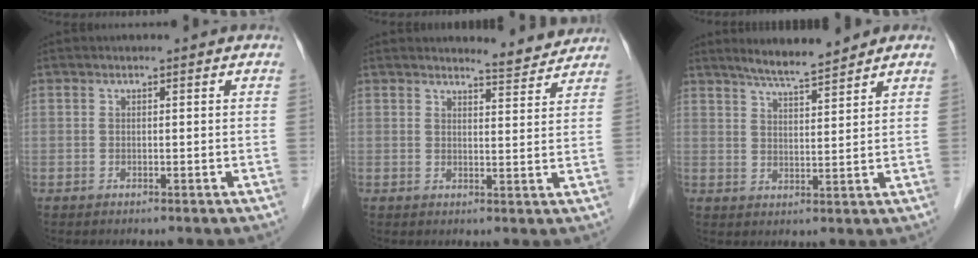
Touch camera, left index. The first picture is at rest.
{"total": 4.2, "force": [4.2, 0.2, -0.1], "torque": [-0.009, -0.010, 0.048]}
{"total": 6.2, "force": [5.6, 0.3, 2.8], "torque": [-0.050, 0.007, 0.099]}